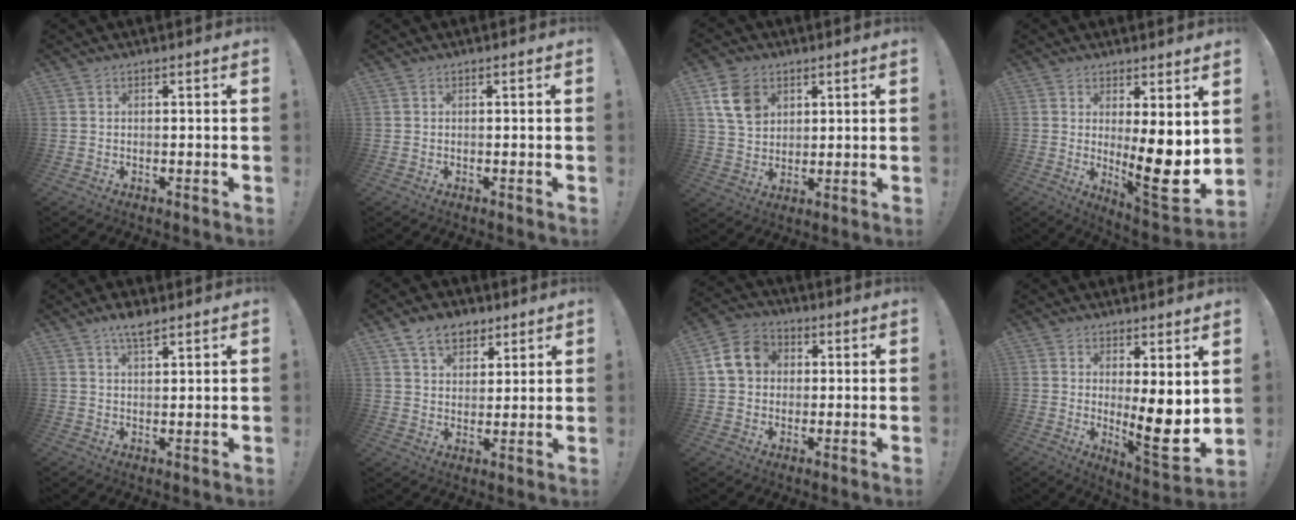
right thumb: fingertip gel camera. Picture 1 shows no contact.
{"total": 0.0}
{"total": 10.7, "force": [4.6, 7.9, 5.5], "torque": [-0.086, -0.007, 0.093]}
{"total": 12.6, "force": [0.4, 2.7, 12.3], "torque": [-0.162, -0.045, 0.016]}
{"total": 5.0, "force": [3.7, 1.2, 3.2], "torque": [-0.047, -0.023, 0.060]}
{"total": 9.9, "force": [6.2, 6.4, 4.3], "torque": [-0.067, -0.025, 0.120]}
{"total": 10.5, "force": [2.2, 8.9, 5.0], "torque": [-0.075, 0.012, 0.049]}
{"total": 10.4, "force": [0.9, 2.1, 10.1], "torque": [-0.122, -0.045, 0.020]}